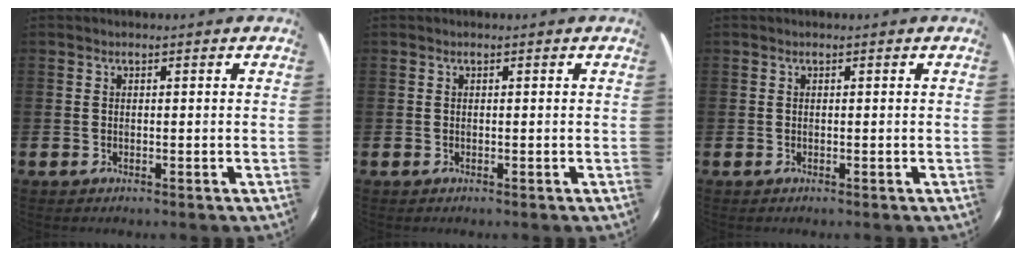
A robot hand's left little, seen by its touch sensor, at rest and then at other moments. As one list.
[{"total": 0.0}, {"total": 0.0}]